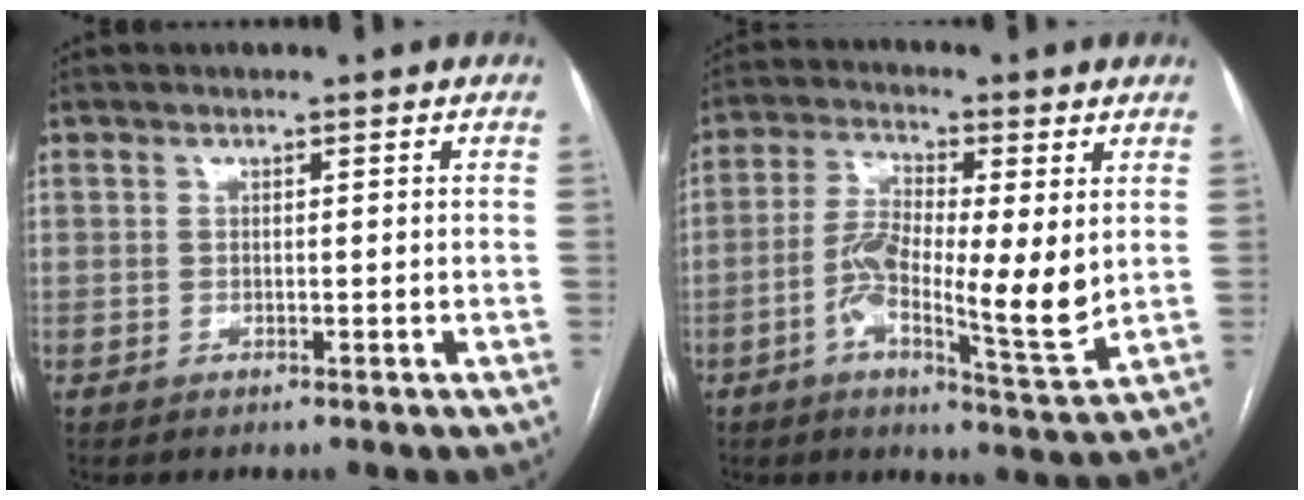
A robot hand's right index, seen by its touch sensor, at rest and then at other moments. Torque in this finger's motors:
{"motor_torque": [0.26, -0.01, 0.46, 0.13]}